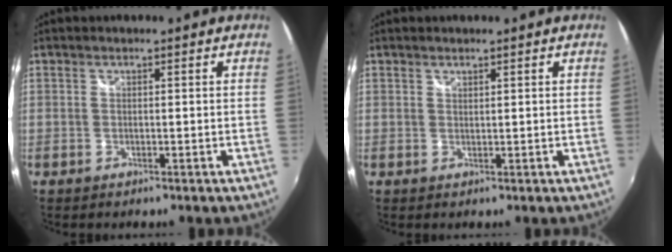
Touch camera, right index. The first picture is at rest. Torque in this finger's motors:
{"motor_torque": [0.06, 0.12, -0.04, 0.00]}